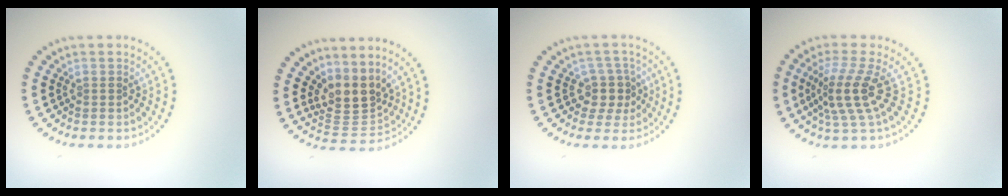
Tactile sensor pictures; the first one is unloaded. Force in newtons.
{"total": 3.6, "press": 2.6, "slide": 2.5}
{"total": 2.5, "press": 2.0, "slide": 1.6}
{"total": 4.0, "press": 2.9, "slide": 2.8}